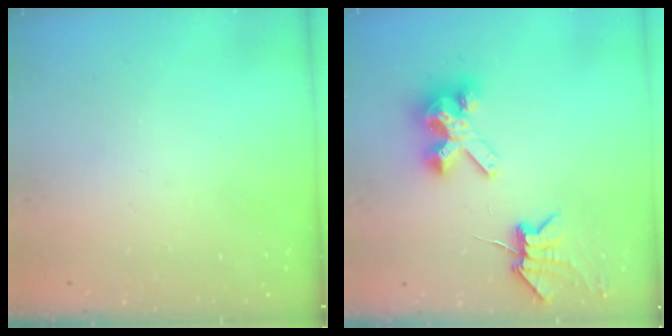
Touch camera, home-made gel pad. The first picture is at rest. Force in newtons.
{"total": 9.1, "press": 9.1, "slide": 1.2}